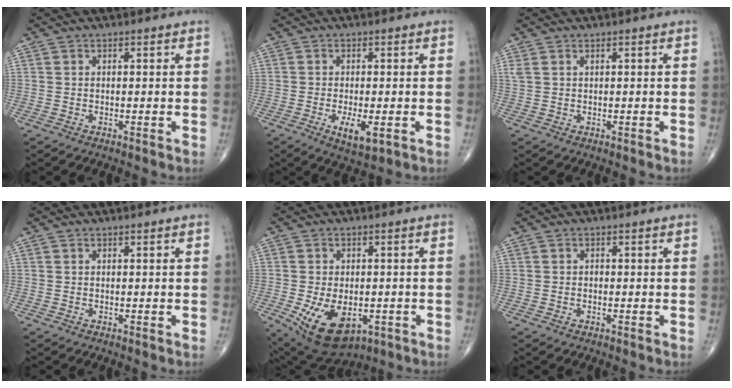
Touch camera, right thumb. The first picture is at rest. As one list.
[{"total": 5.4, "force": [-1.6, 1.9, 4.8], "torque": [-0.082, -0.012, -0.022]}, {"total": 1.0, "force": [0.6, 0.4, 0.7], "torque": [-0.020, 0.010, 0.018]}, {"total": 0.0}, {"total": 12.6, "force": [-4.1, 7.6, 9.3], "torque": [-0.145, -0.002, -0.046]}, {"total": 0.5, "force": [-0.1, 0.4, 0.3], "torque": [-0.003, 0.003, -0.004]}]